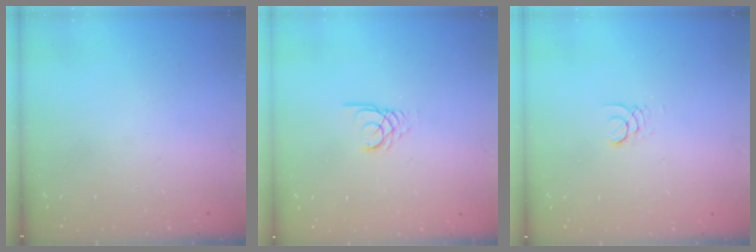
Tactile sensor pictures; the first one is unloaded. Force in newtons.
{"total": 2.5, "press": 2.5, "slide": 0.2}
{"total": 1.3, "press": 1.3, "slide": 0.1}